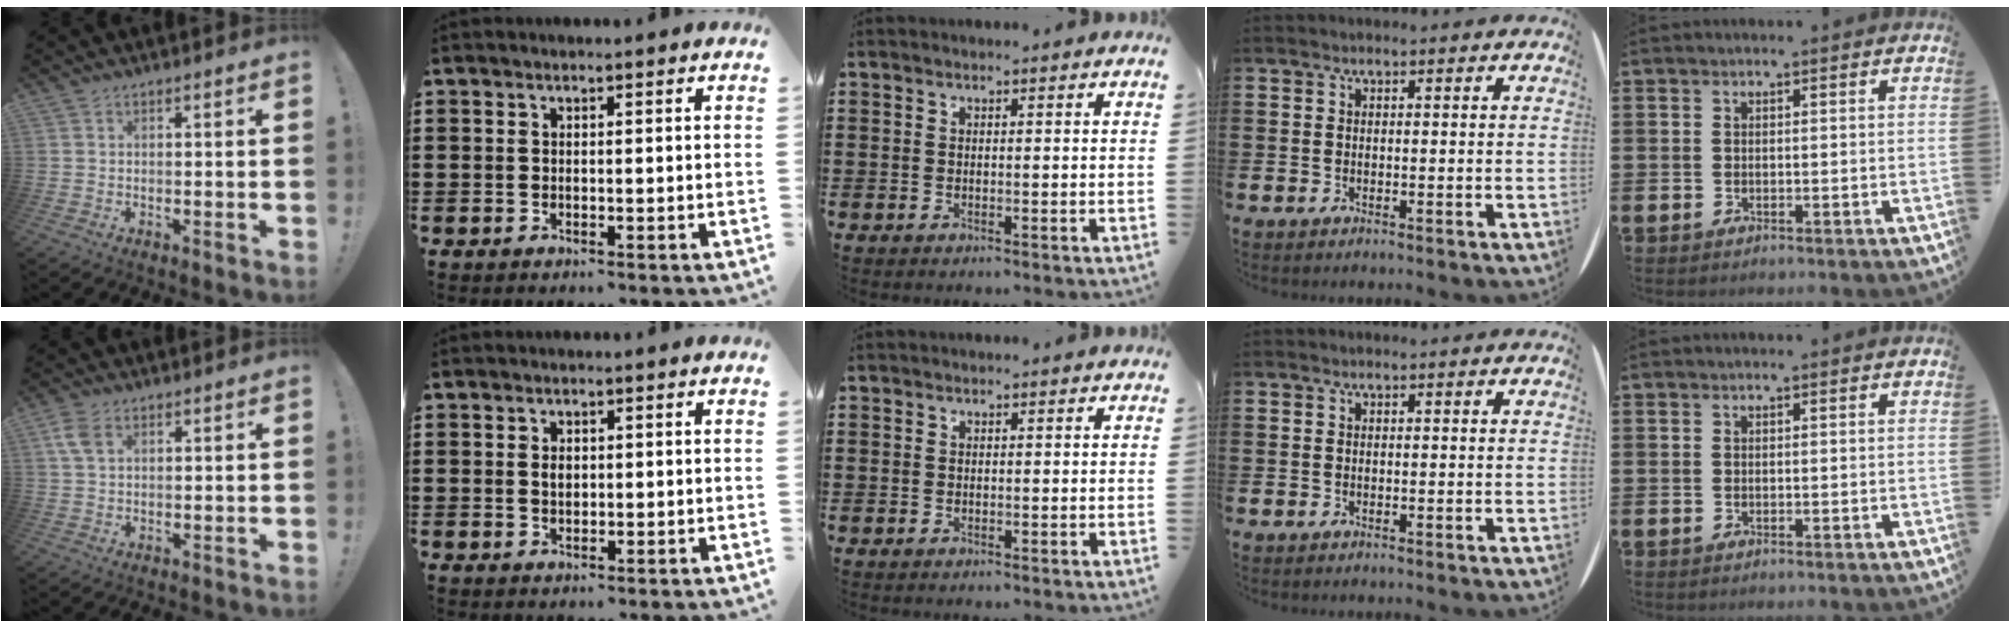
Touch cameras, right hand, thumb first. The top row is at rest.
{"thumb": {"total": 4.7, "force": [1.8, 2.8, 3.3], "torque": [-0.067, 0.006, 0.036]}, "index": {"total": 1.6, "force": [0.3, 1.0, 1.2], "torque": [-0.027, 0.006, 0.005]}}